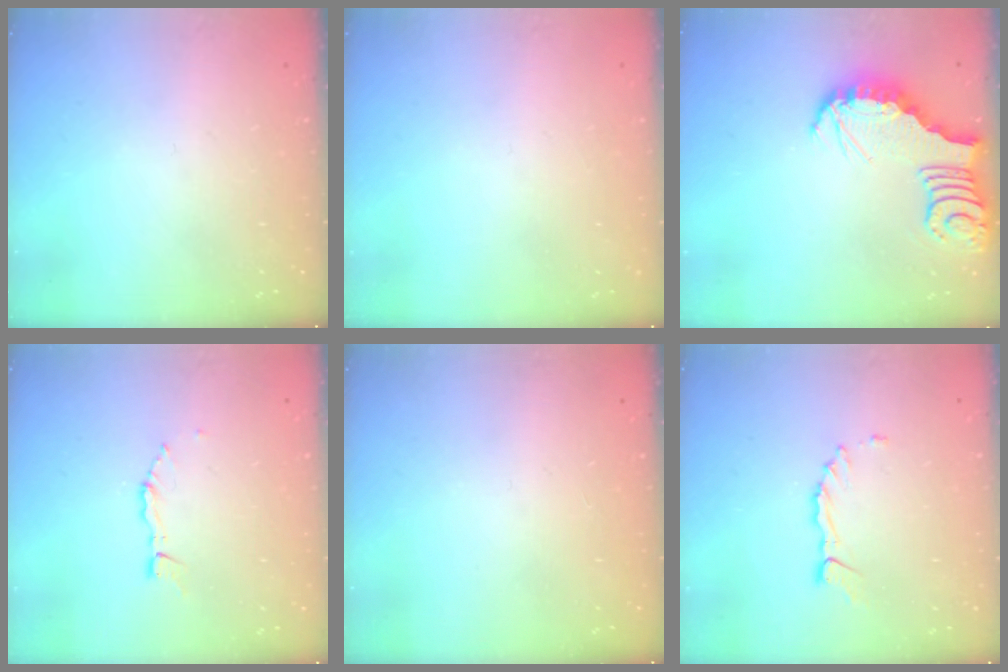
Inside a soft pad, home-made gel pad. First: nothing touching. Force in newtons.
{"total": 0.0}
{"total": 3.9, "press": 3.8, "slide": 0.7}
{"total": 2.9, "press": 2.8, "slide": 0.3}
{"total": 1.6, "press": 1.6, "slide": 0.1}
{"total": 2.4, "press": 2.4, "slide": 0.3}